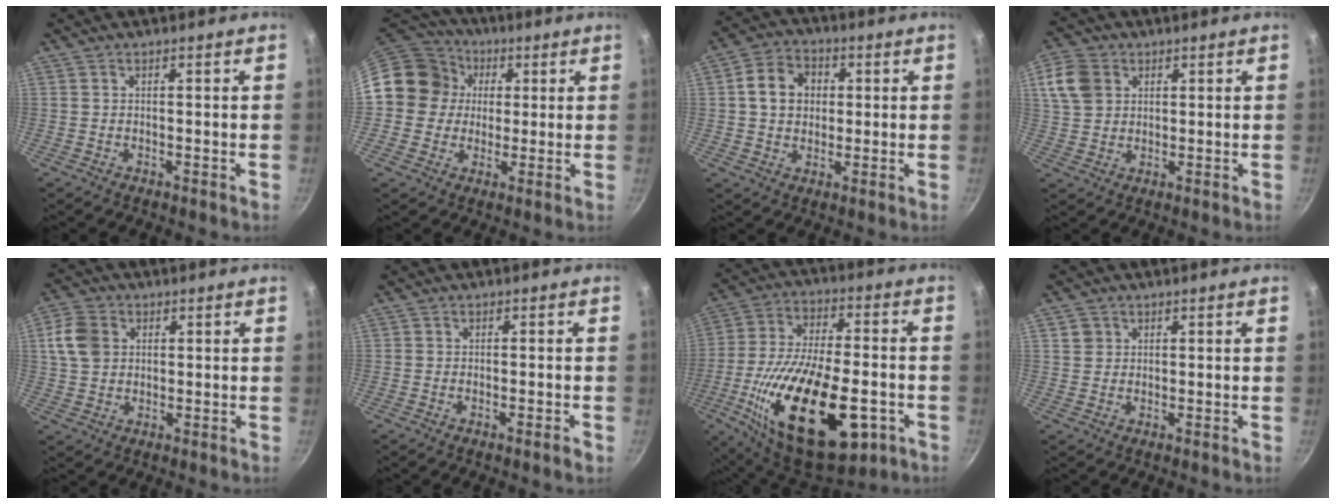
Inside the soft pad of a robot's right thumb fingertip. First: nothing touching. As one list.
[{"total": 14.0, "force": [2.1, 12.9, 5.1], "torque": [-0.065, 0.024, 0.020]}, {"total": 9.2, "force": [1.6, 7.5, 5.1], "torque": [-0.066, 0.012, 0.016]}, {"total": 8.3, "force": [2.9, 6.4, 4.3], "torque": [-0.068, 0.006, 0.055]}, {"total": 7.7, "force": [1.9, 6.1, 4.3], "torque": [-0.069, 0.003, 0.028]}, {"total": 1.8, "force": [-0.9, 0.2, 1.5], "torque": [-0.031, 0.007, -0.018]}, {"total": 30.3, "force": [-9.6, 14.2, 25.0], "torque": [-0.425, 0.014, -0.145]}, {"total": 2.8, "force": [1.0, 2.5, 0.7], "torque": [0.002, 0.006, 0.017]}]